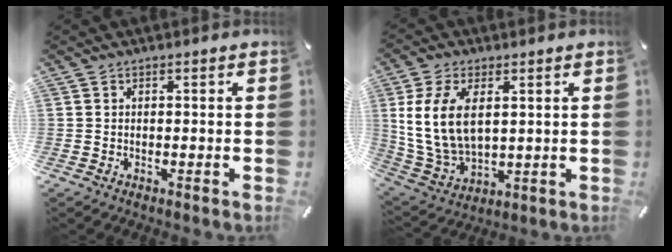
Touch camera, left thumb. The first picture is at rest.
{"total": 12.5, "force": [3.3, 8.1, 9.0], "torque": [-0.214, -0.004, 0.058]}